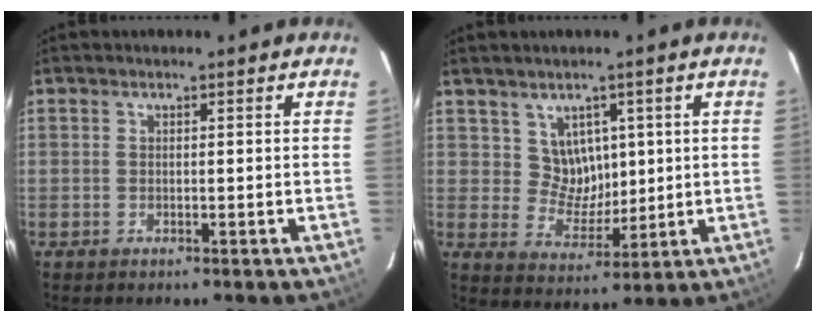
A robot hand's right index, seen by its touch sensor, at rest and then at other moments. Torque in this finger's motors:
{"motor_torque": [-0.10, -0.06, -0.02, 0.00]}